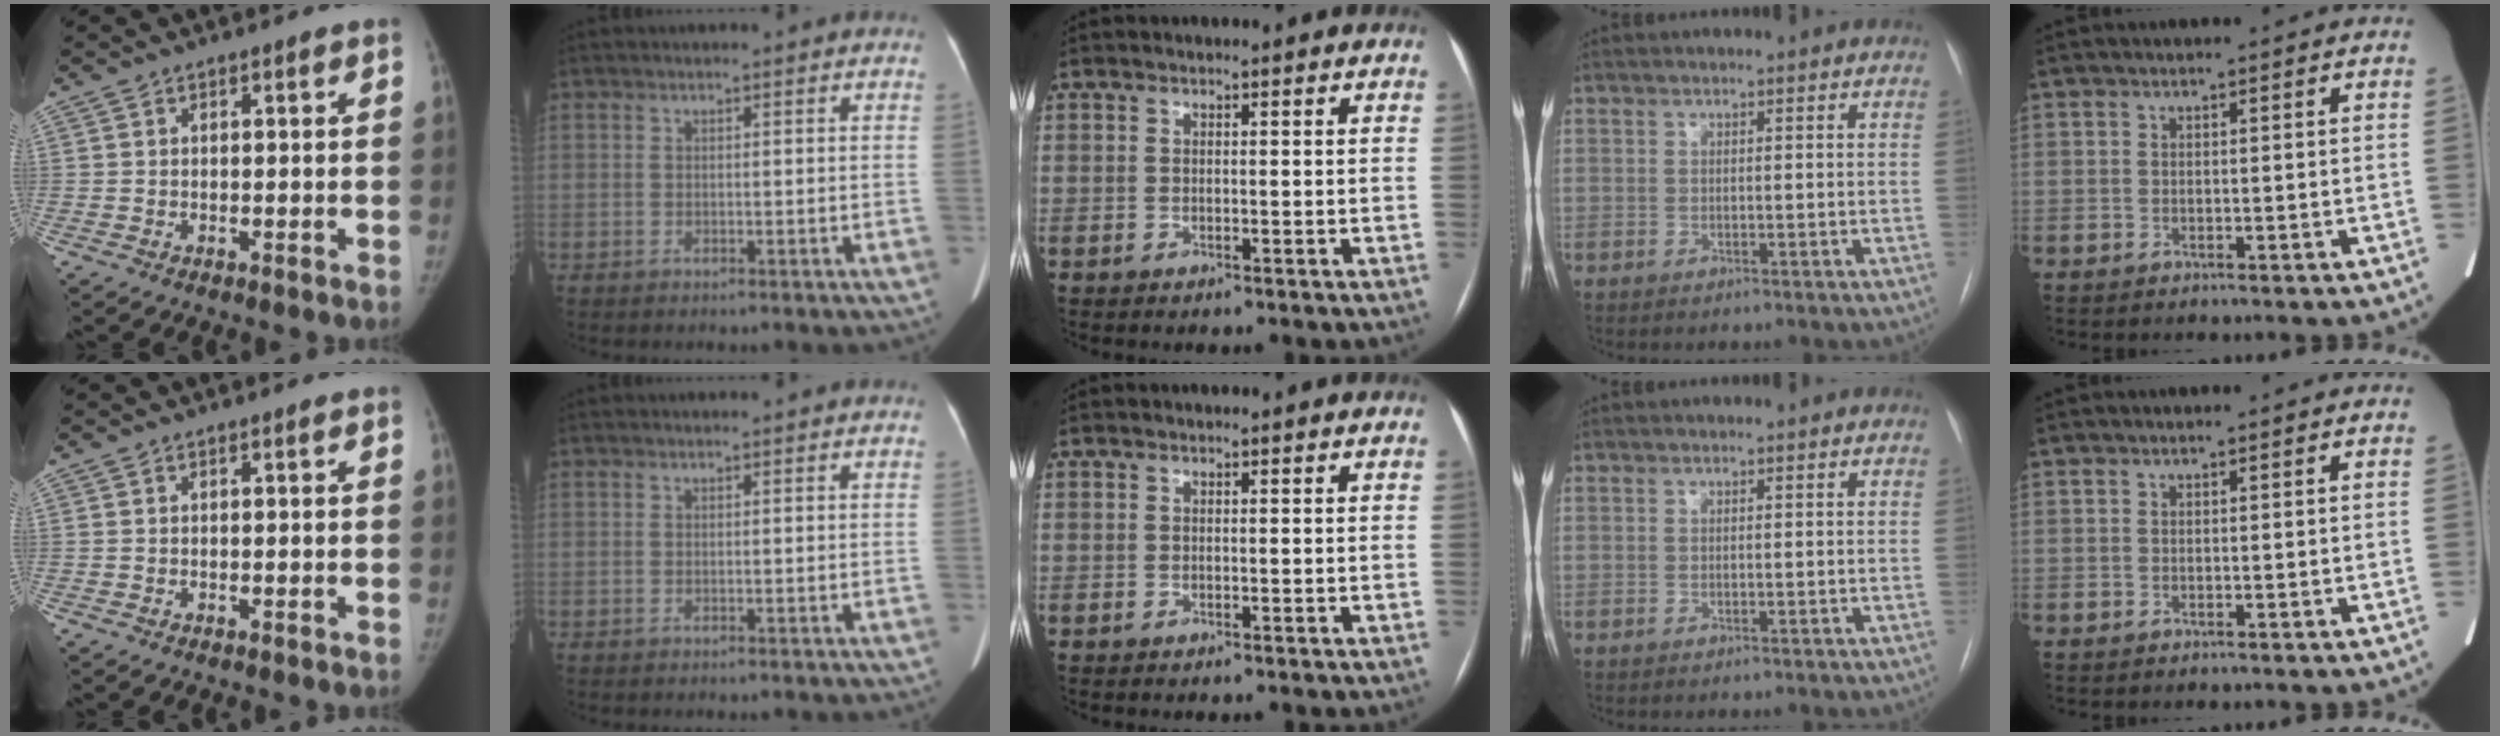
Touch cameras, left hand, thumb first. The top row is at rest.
{}